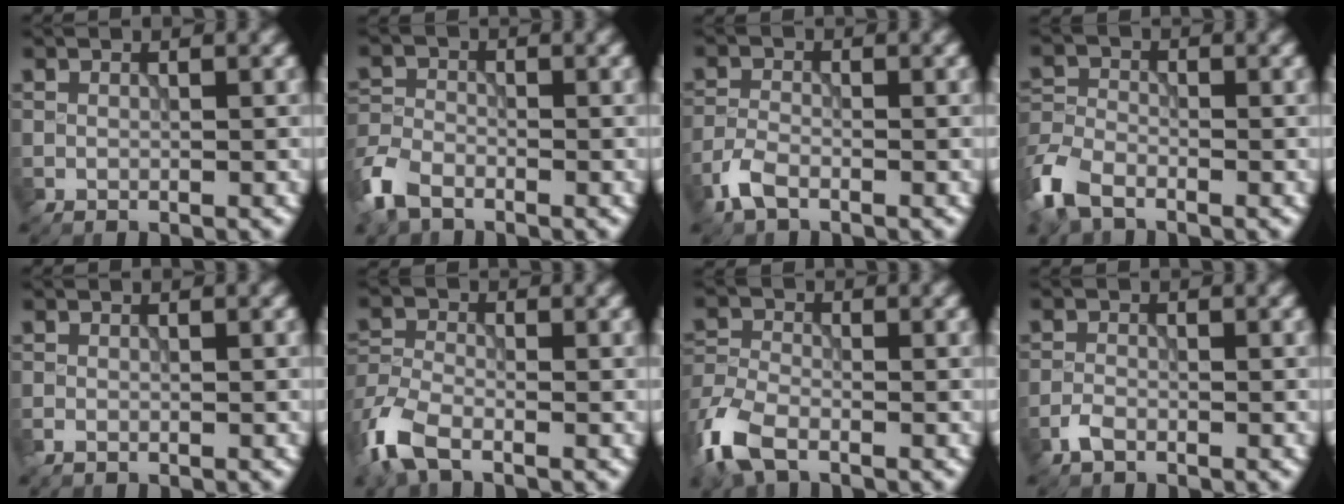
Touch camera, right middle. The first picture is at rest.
{"total": 4.1, "force": [-2.9, 2.1, 1.9], "torque": [-0.046, -0.006, -0.074]}
{"total": 2.5, "force": [-1.8, 1.0, 1.5], "torque": [-0.036, 0.000, -0.045]}
{"total": 4.9, "force": [-3.5, 2.4, 2.5], "torque": [-0.059, -0.005, -0.085]}
{"total": 0.8, "force": [-0.5, 0.4, 0.4], "torque": [-0.011, -0.004, -0.012]}
{"total": 5.4, "force": [-3.4, 2.5, 3.4], "torque": [-0.082, -0.007, -0.087]}
{"total": 6.0, "force": [-3.7, 2.9, 3.7], "torque": [-0.092, -0.010, -0.090]}
{"total": 1.5, "force": [-1.1, 0.6, 0.8], "torque": [-0.017, 0.001, -0.026]}